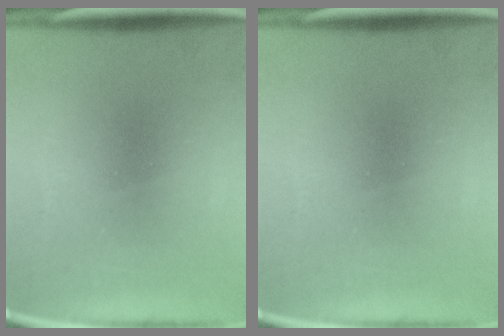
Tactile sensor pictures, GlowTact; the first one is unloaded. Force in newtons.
{"total": 0.0}